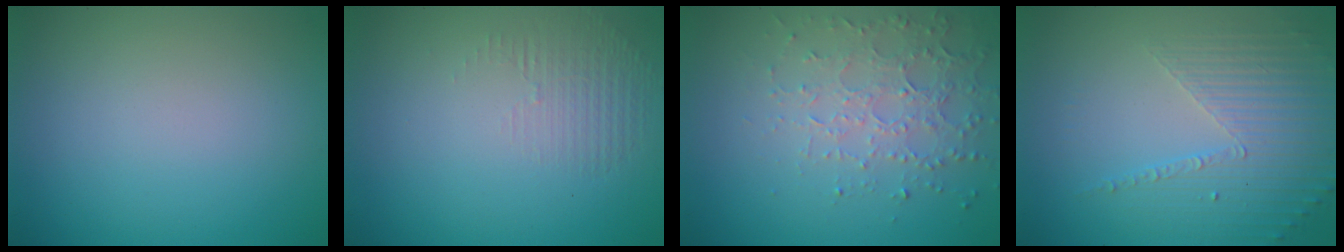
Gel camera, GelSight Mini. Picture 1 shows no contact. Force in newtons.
{"total": 1.4, "press": 0.1, "slide": 1.4}
{"total": 3.6, "press": 3.3, "slide": 1.4}
{"total": 4.8, "press": 3.2, "slide": 3.6}